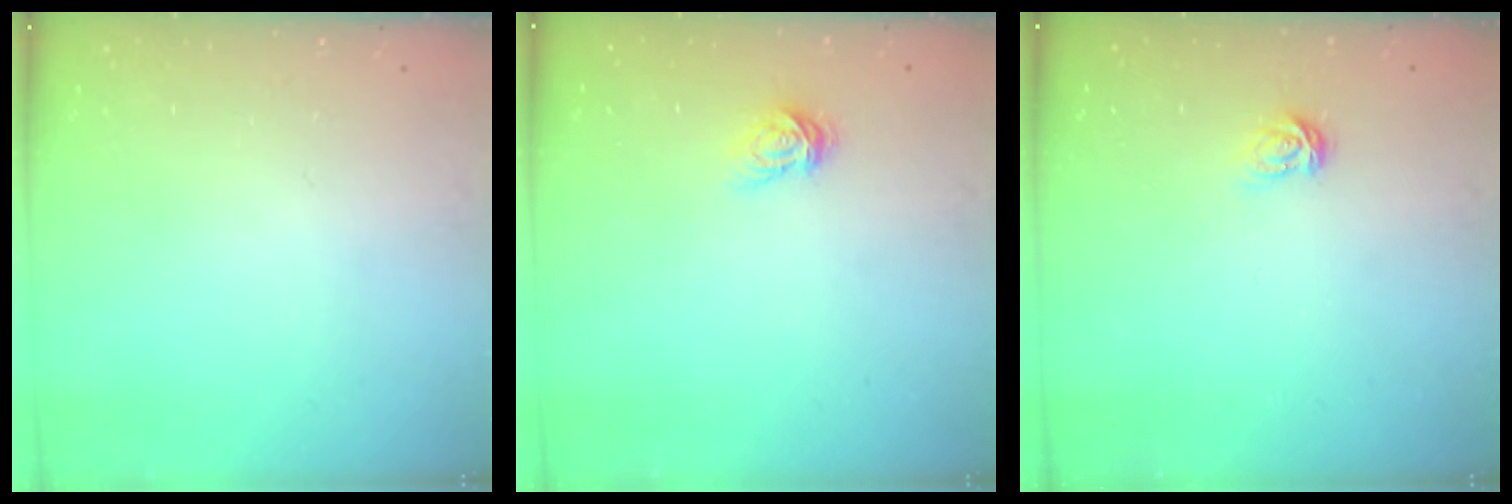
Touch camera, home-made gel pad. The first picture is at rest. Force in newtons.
{"total": 3.5, "press": 3.4, "slide": 0.3}
{"total": 3.6, "press": 3.6, "slide": 0.3}